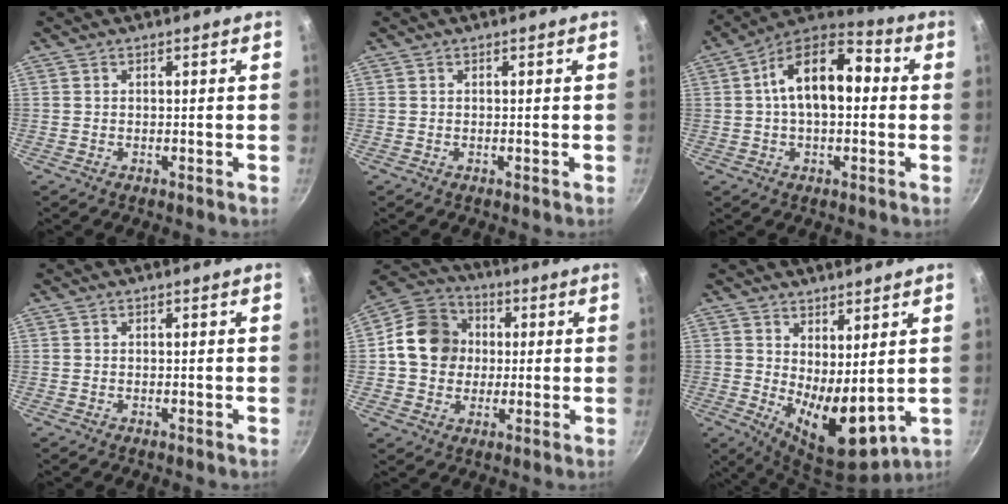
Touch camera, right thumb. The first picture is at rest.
{"total": 0.0}
{"total": 15.5, "force": [1.6, 8.8, 12.7], "torque": [-0.178, 0.037, 0.007]}
{"total": 0.0}
{"total": 13.2, "force": [1.0, 11.5, 6.4], "torque": [-0.081, 0.020, 0.003]}
{"total": 10.7, "force": [2.3, 4.9, 9.2], "torque": [-0.125, -0.045, 0.050]}